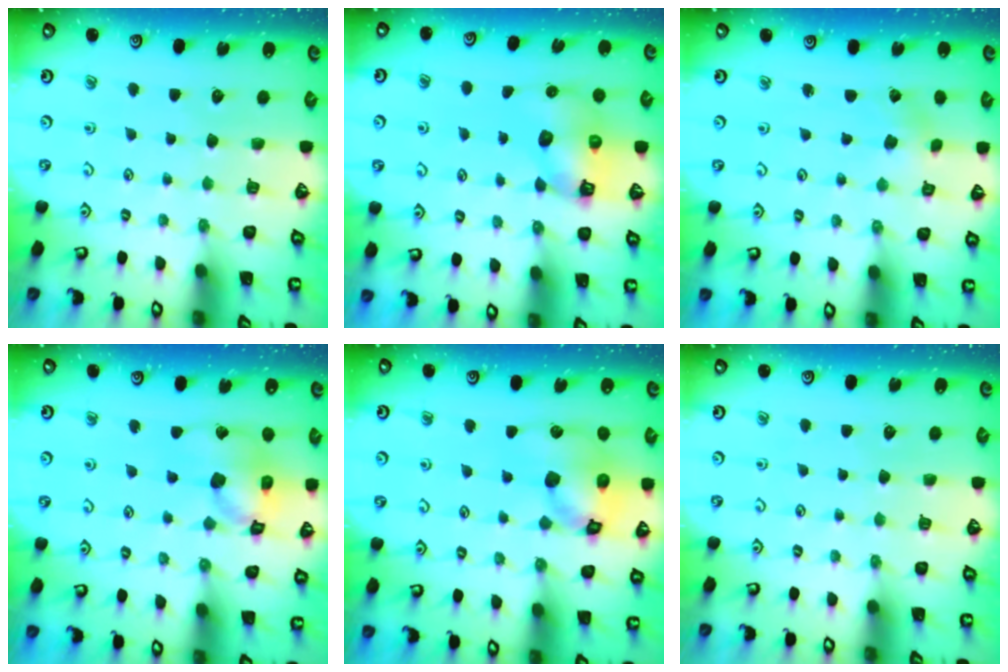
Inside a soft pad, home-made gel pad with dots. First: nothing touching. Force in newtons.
{"total": 7.0, "press": 6.9, "slide": 0.4}
{"total": 0.6, "press": 0.6, "slide": 0.1}
{"total": 15.2, "press": 15.0, "slide": 2.1}
{"total": 14.6, "press": 14.5, "slide": 2.1}
{"total": 0.0}